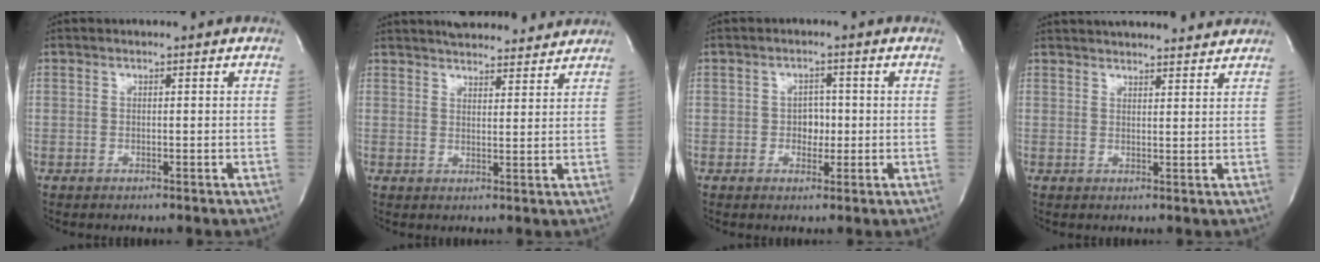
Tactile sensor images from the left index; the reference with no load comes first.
{"total": 12.7, "force": [11.8, 2.8, 4.0], "torque": [-0.052, 0.016, 0.156]}
{"total": 2.7, "force": [-0.5, 2.0, 1.7], "torque": [-0.016, 0.001, -0.007]}
{"total": 14.4, "force": [13.6, 2.3, 4.2], "torque": [-0.061, 0.030, 0.180]}